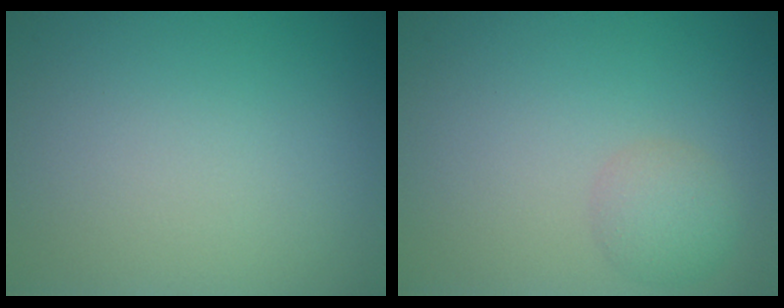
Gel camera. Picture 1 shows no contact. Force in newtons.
{"total": 2.2, "press": 2.2, "slide": 0.1}